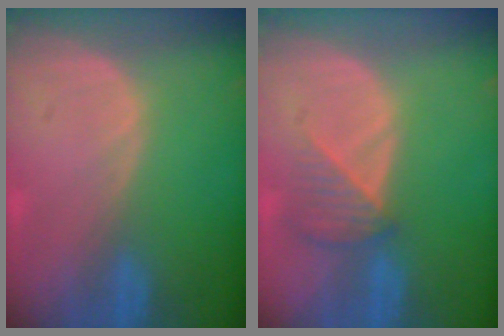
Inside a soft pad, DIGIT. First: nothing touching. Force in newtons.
{"total": 3.6, "press": 3.4, "slide": 1.1}